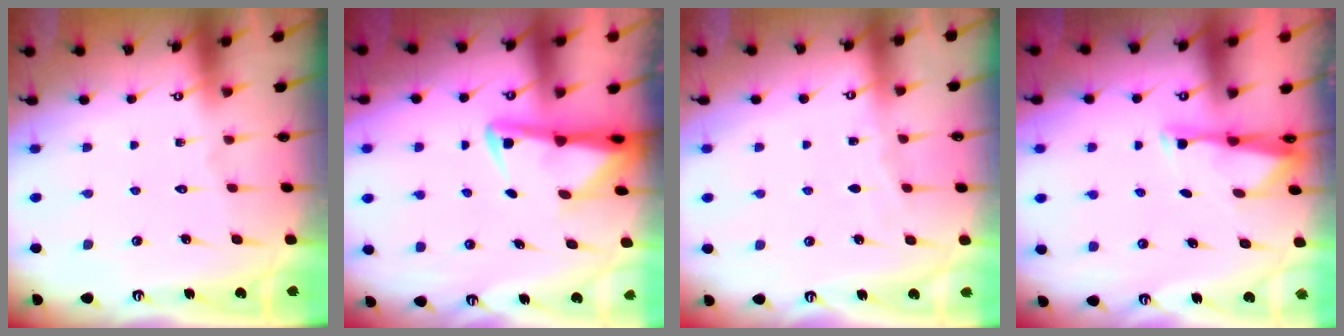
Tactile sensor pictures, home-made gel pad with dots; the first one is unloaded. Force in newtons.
{"total": 3.3, "press": 3.2, "slide": 0.6}
{"total": 3.2, "press": 3.2, "slide": 0.4}
{"total": 2.9, "press": 2.9, "slide": 0.6}